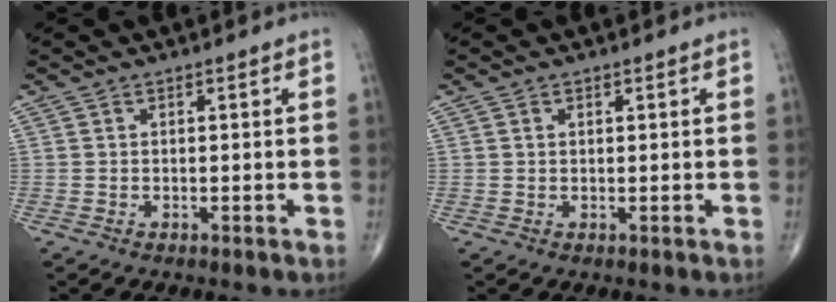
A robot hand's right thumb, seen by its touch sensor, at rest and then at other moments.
{"total": 0.6, "force": [0.3, 0.4, 0.3], "torque": [-0.005, -0.002, 0.006]}